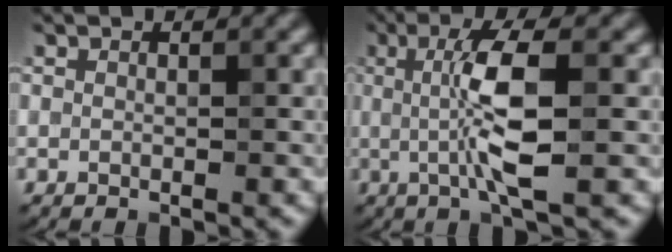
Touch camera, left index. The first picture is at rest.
{"total": 5.6, "force": [0.1, 1.0, 5.5], "torque": [-0.109, 0.002, 0.001]}